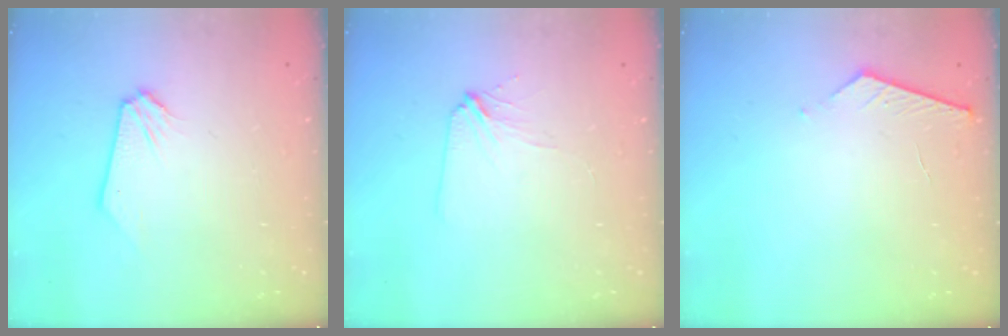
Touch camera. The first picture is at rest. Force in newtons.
{"total": 3.8, "press": 3.8, "slide": 0.5}
{"total": 4.1, "press": 4.1, "slide": 0.4}